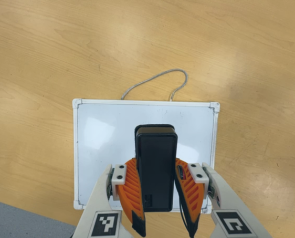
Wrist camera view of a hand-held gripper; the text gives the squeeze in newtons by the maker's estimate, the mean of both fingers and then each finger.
{"total": 8.9, "left": 7.5, "right": 10.3}